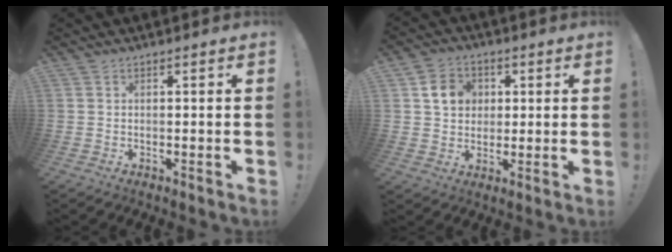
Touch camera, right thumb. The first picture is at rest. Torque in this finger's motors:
{"motor_torque": [0.14, 0.14, 0.11, 0.14, 0.02]}